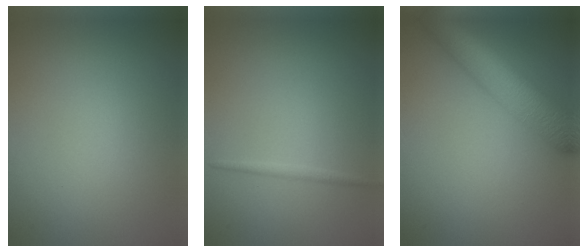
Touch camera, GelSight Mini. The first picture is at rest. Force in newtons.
{"total": 0.8, "press": 0.8, "slide": 0.0}
{"total": 7.4, "press": 7.4, "slide": 0.4}